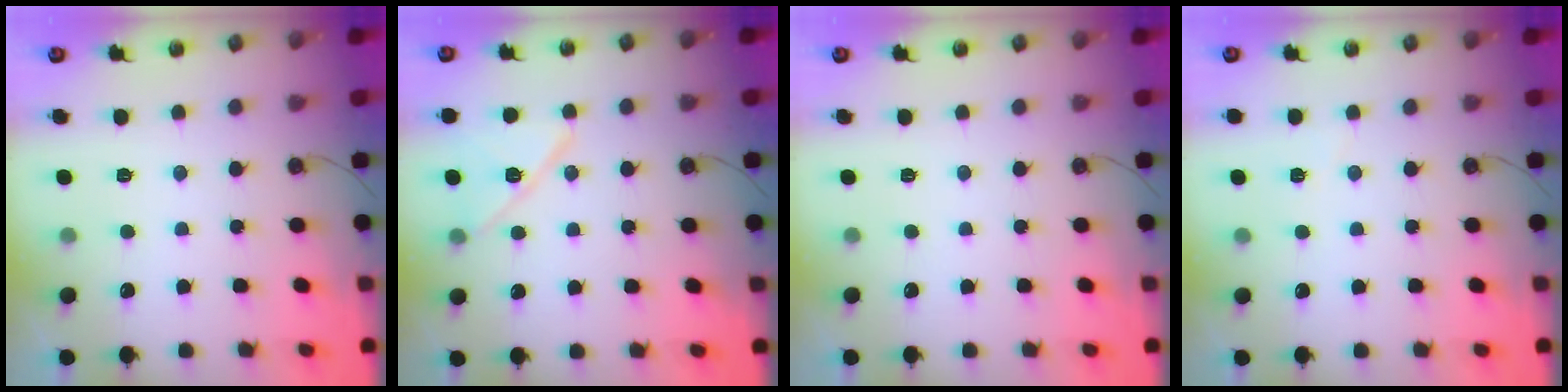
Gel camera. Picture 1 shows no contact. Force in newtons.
{"total": 12.1, "press": 12.0, "slide": 0.9}
{"total": 0.0}
{"total": 2.6, "press": 2.2, "slide": 1.5}